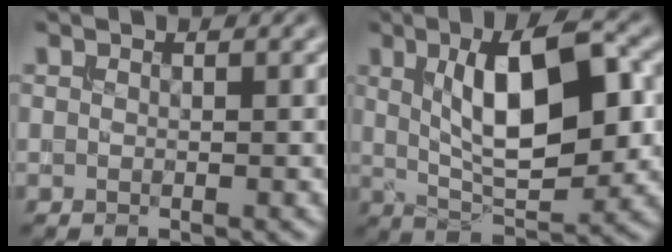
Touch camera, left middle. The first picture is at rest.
{"total": 9.8, "force": [1.8, 3.7, 9.0], "torque": [-0.136, 0.008, 0.028]}